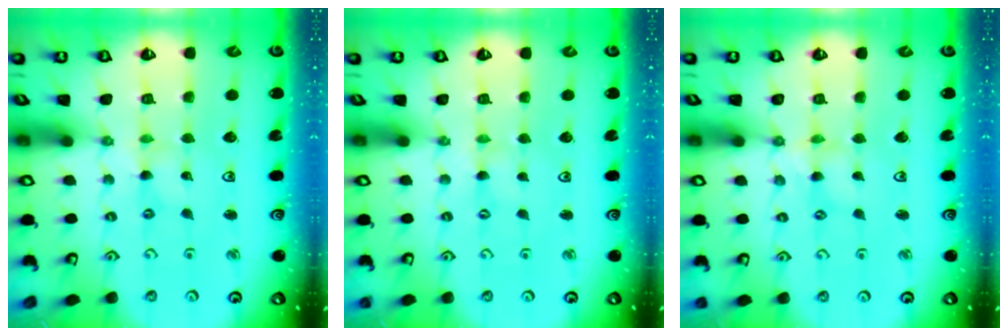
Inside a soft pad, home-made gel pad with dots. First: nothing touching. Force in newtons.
{"total": 0.0}
{"total": 1.6, "press": 1.6, "slide": 0.2}